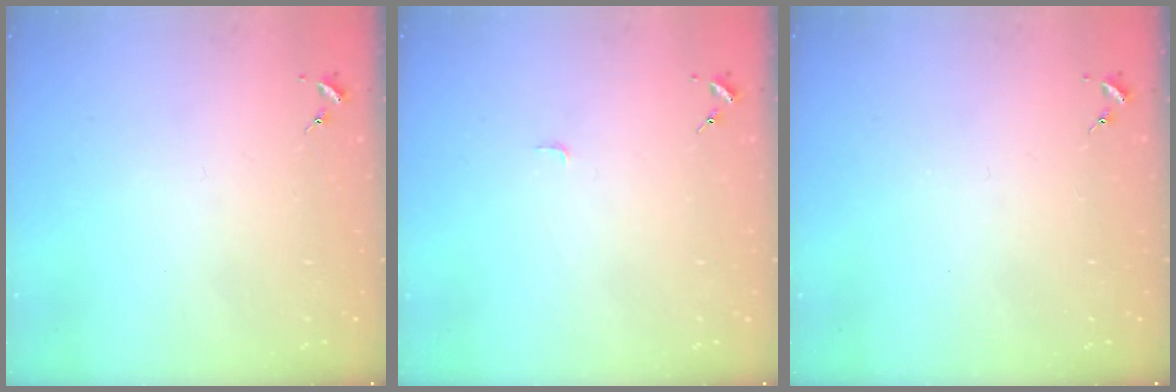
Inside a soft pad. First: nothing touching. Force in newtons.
{"total": 2.8, "press": 2.8, "slide": 0.3}
{"total": 0.0}